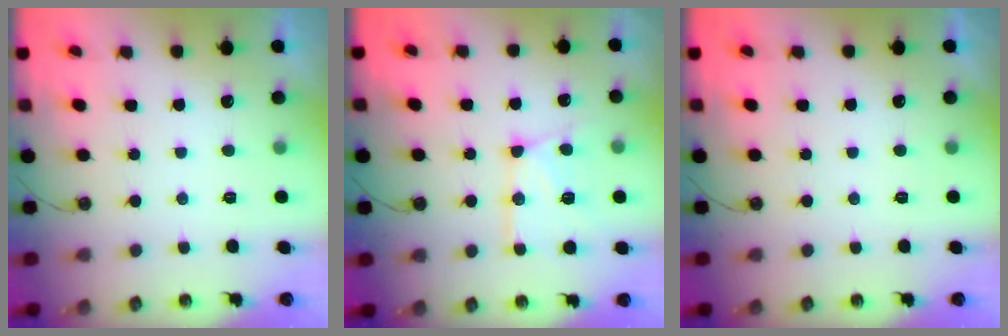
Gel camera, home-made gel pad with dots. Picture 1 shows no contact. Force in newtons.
{"total": 13.7, "press": 13.6, "slide": 1.5}
{"total": 0.0}